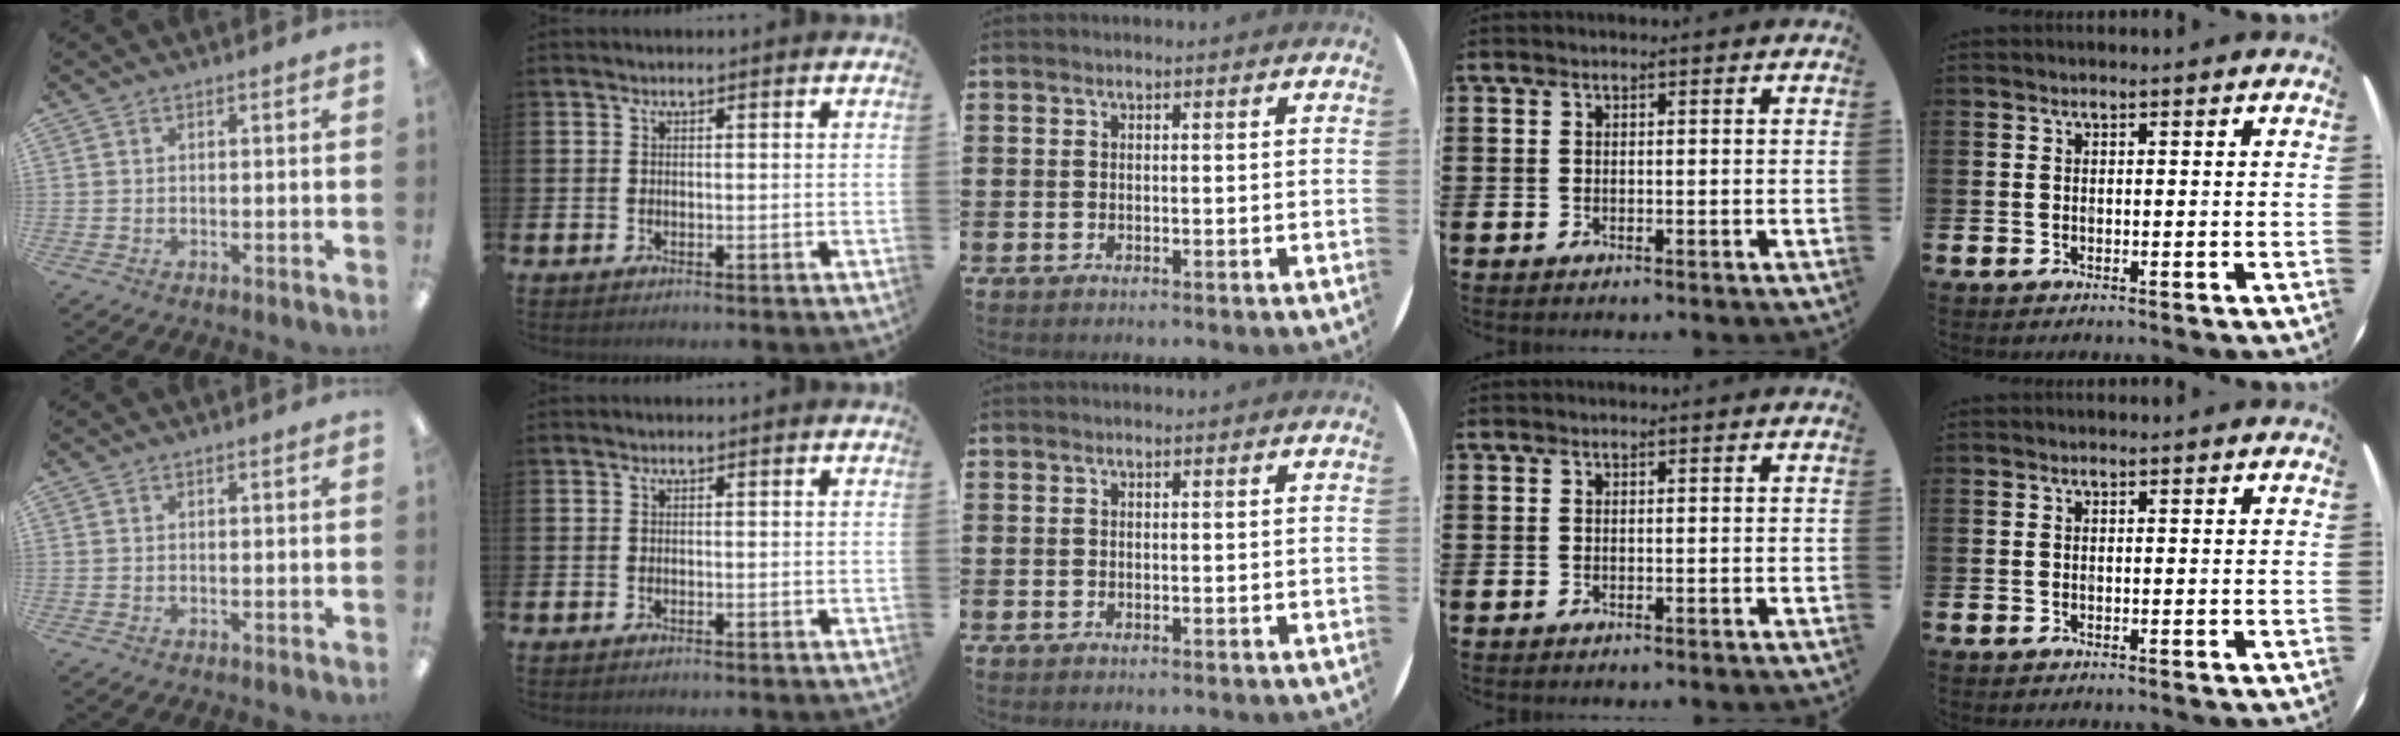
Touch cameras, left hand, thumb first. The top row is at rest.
{}